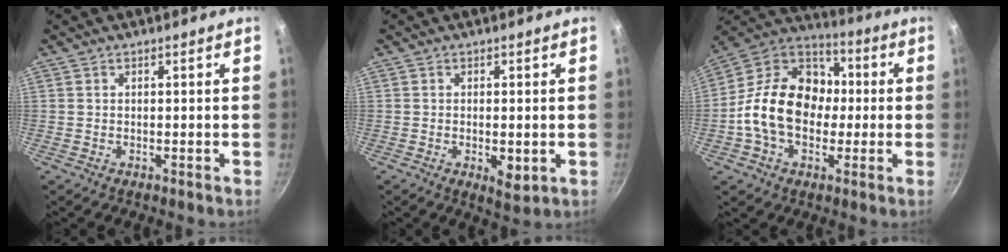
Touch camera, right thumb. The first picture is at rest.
{"total": 4.5, "force": [-1.0, 2.0, 3.9], "torque": [-0.057, -0.009, -0.009]}
{"total": 19.6, "force": [-1.3, 14.5, 13.1], "torque": [-0.188, 0.044, -0.038]}